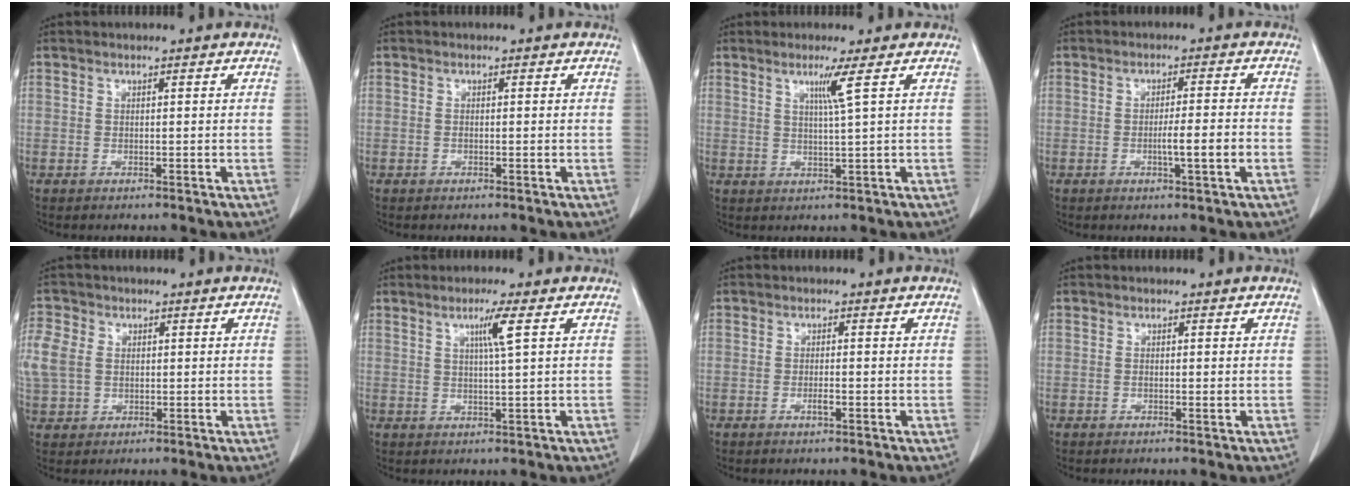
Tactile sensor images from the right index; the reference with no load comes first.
{"total": 0.6, "force": [-0.1, 0.1, 0.6], "torque": [-0.012, -0.001, 0.000]}
{"total": 3.4, "force": [1.5, -1.3, 2.7], "torque": [-0.054, -0.008, 0.032]}
{"total": 4.5, "force": [-1.2, -0.2, 4.3], "torque": [-0.068, -0.005, -0.019]}
{"total": 8.4, "force": [1.2, 6.8, 4.8], "torque": [-0.147, 0.012, 0.027]}
{"total": 3.7, "force": [1.4, -0.8, 3.3], "torque": [-0.062, -0.004, 0.026]}
{"total": 1.5, "force": [-0.6, 0.2, 1.3], "torque": [-0.026, -0.001, -0.011]}
{"total": 0.9, "force": [-0.1, 0.2, 0.9], "torque": [-0.016, -0.001, -0.001]}